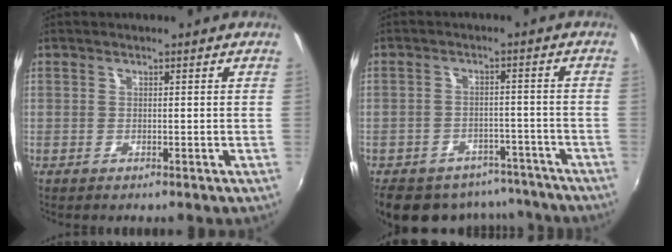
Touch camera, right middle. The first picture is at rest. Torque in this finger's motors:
{"motor_torque": [1.02, -1.12, 0.35, 0.07]}